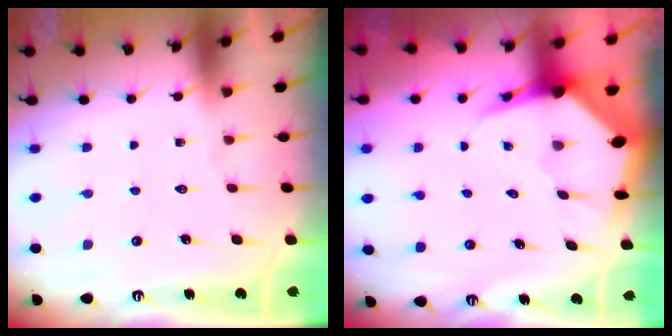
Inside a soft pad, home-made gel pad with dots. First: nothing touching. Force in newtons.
{"total": 6.3, "press": 6.2, "slide": 0.6}